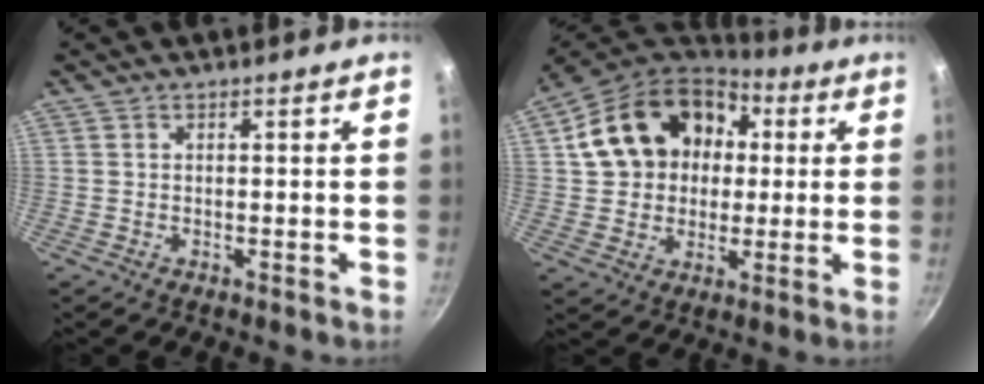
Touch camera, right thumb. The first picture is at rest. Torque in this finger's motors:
{"motor_torque": [0.49, 0.60, 0.75, -0.46, 0.27]}